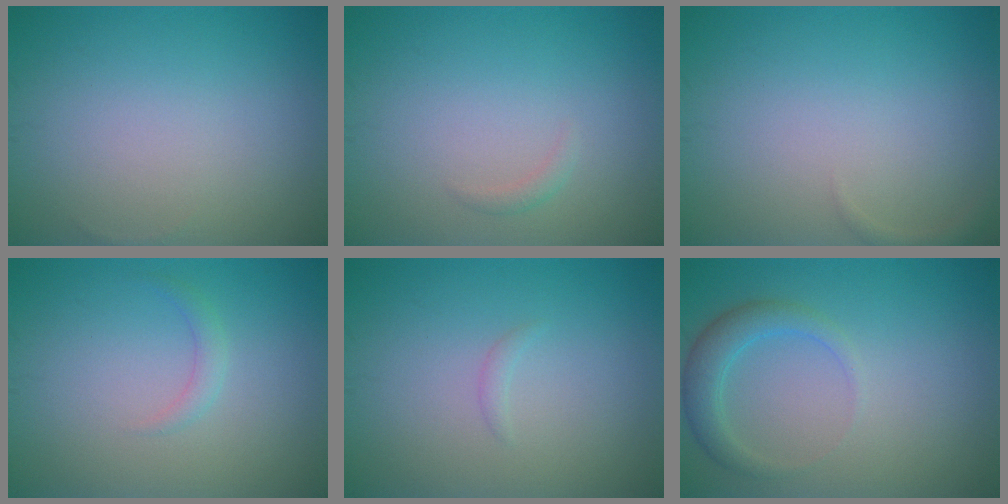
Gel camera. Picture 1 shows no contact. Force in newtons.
{"total": 0.7, "press": 0.7, "slide": 0.1}
{"total": 0.7, "press": 0.7, "slide": 0.1}
{"total": 1.1, "press": 1.1, "slide": 0.1}
{"total": 0.5, "press": 0.5, "slide": 0.1}
{"total": 2.6, "press": 2.6, "slide": 0.0}